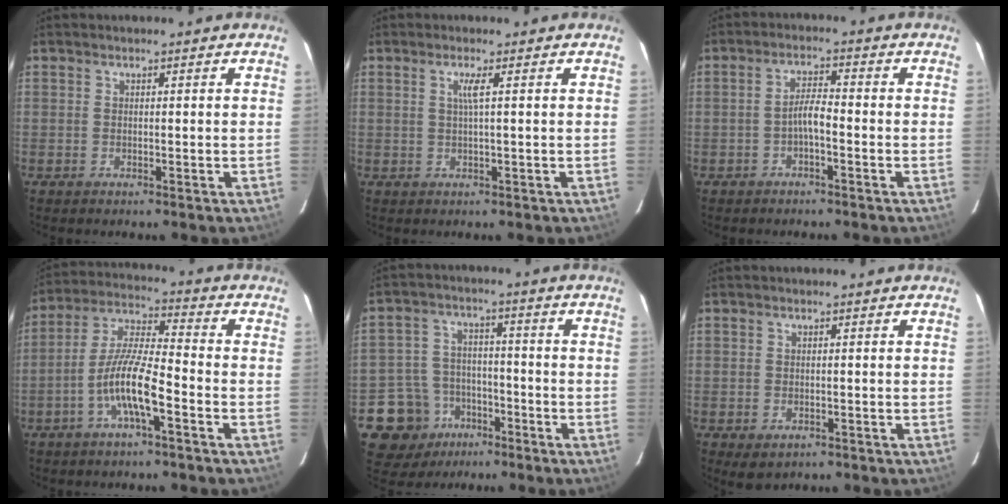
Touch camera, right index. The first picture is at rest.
{"total": 1.8, "force": [0.4, -0.6, 1.7], "torque": [-0.030, -0.003, 0.009]}
{"total": 3.0, "force": [-1.6, 0.5, 2.5], "torque": [-0.051, 0.009, -0.030]}
{"total": 10.1, "force": [-4.5, 1.4, 9.0], "torque": [-0.187, 0.005, -0.087]}
{"total": 11.3, "force": [-6.2, 9.2, 2.2], "torque": [-0.081, 0.030, -0.089]}
{"total": 2.8, "force": [-1.3, 2.0, 1.5], "torque": [-0.028, -0.006, -0.014]}